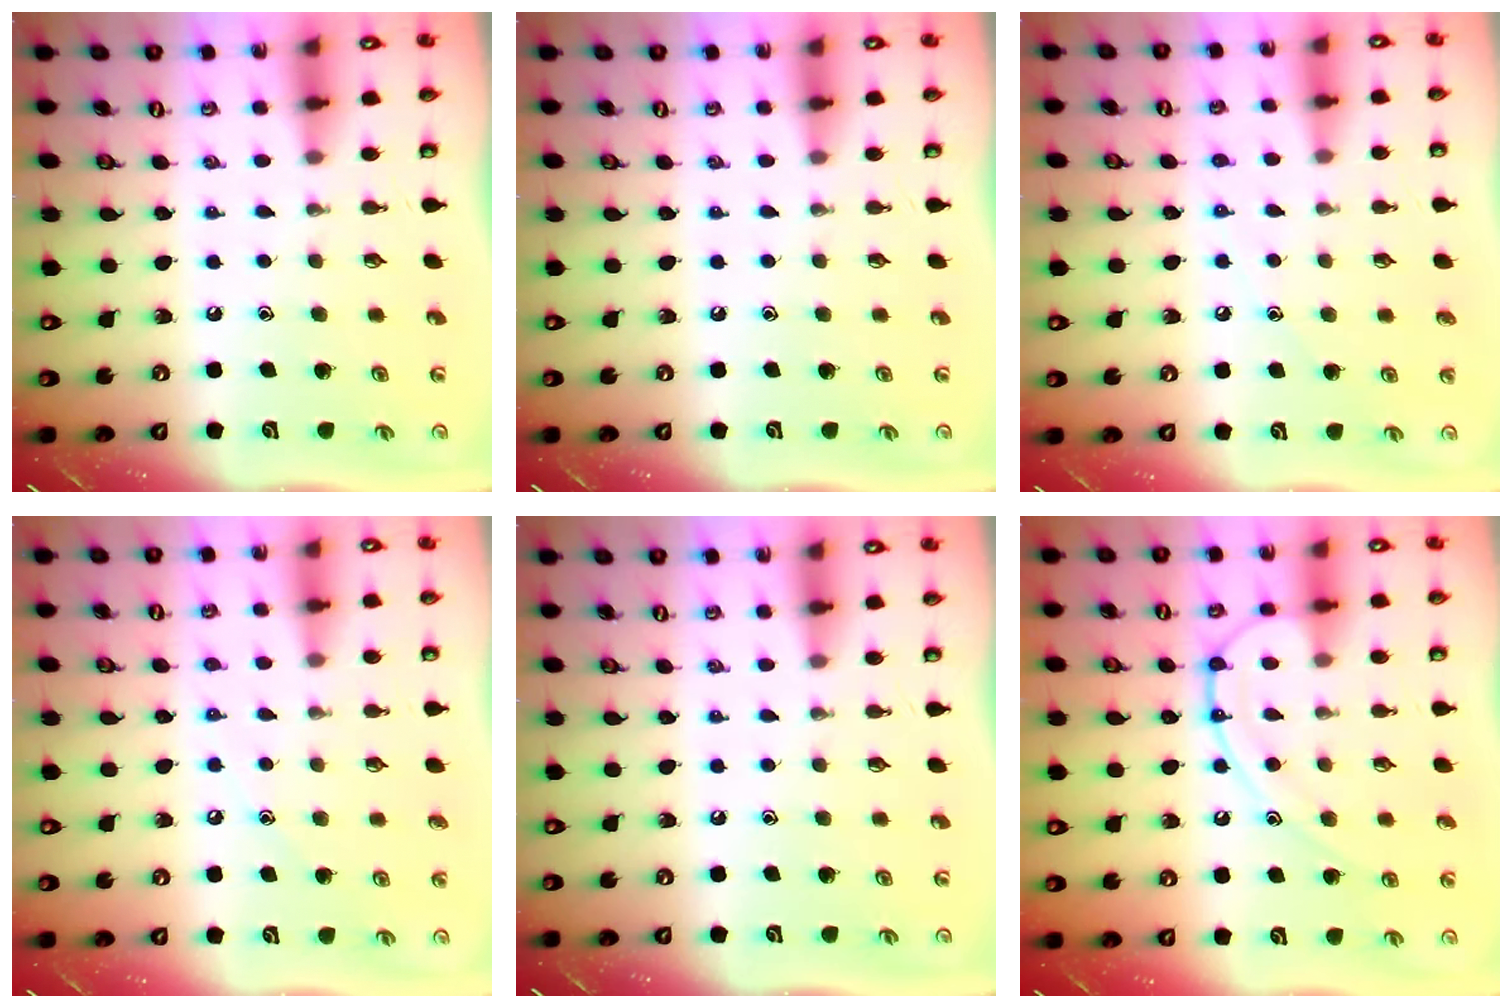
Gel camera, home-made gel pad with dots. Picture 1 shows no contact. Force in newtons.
{"total": 0.0}
{"total": 4.7, "press": 4.7, "slide": 0.6}
{"total": 4.3, "press": 4.3, "slide": 0.5}
{"total": 0.0}
{"total": 11.1, "press": 11.1, "slide": 1.1}